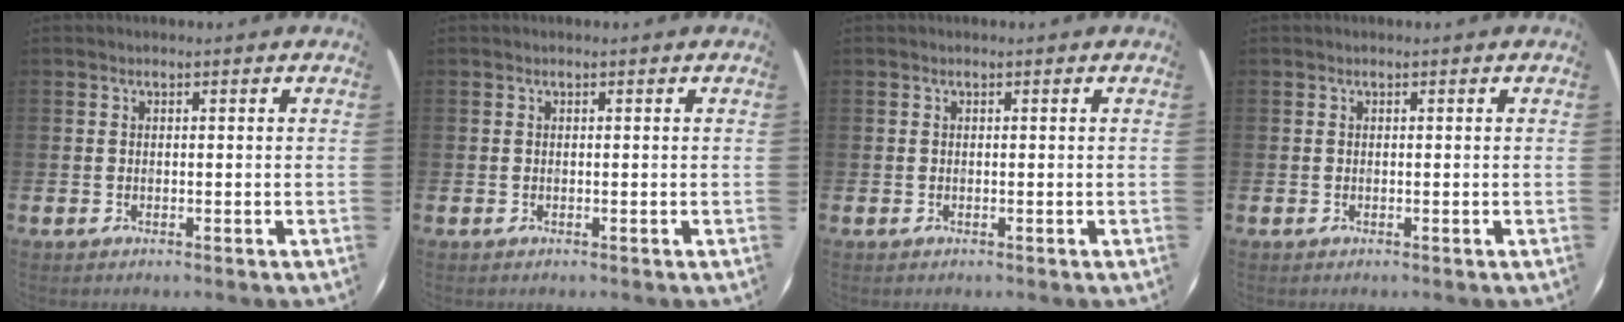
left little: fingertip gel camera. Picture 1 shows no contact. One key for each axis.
{"total": 0.0}
{"total": 0.0}
{"total": 0.0}